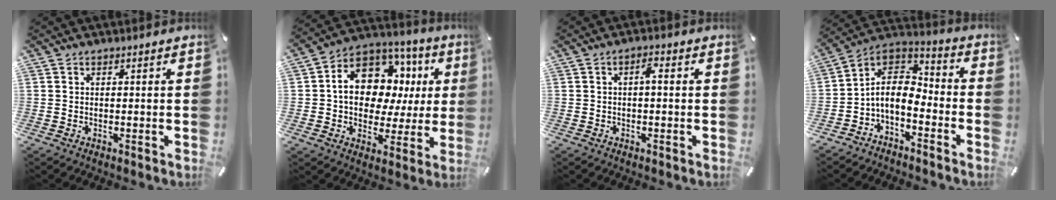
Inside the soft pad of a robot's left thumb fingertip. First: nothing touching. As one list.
[{"total": 15.3, "force": [4.1, 11.5, 9.2], "torque": [-0.162, -0.025, 0.081]}, {"total": 2.7, "force": [0.1, 1.0, 2.5], "torque": [-0.041, 0.007, -0.003]}, {"total": 8.8, "force": [-3.8, 5.9, 5.4], "torque": [-0.118, 0.010, -0.075]}]